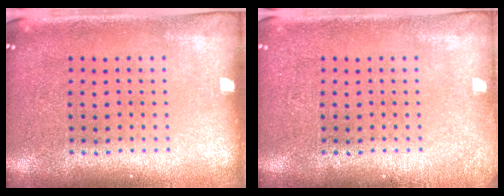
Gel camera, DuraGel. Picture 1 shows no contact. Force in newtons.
{"total": 0.9, "press": 0.9, "slide": 0.2}